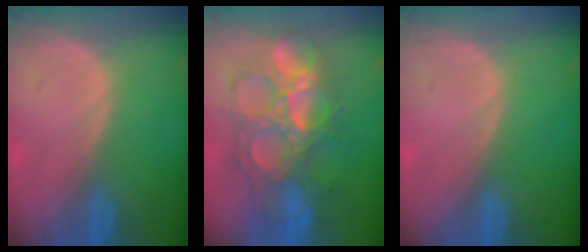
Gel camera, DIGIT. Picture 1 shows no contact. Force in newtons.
{"total": 10.8, "press": 10.8, "slide": 0.9}
{"total": 0.0}